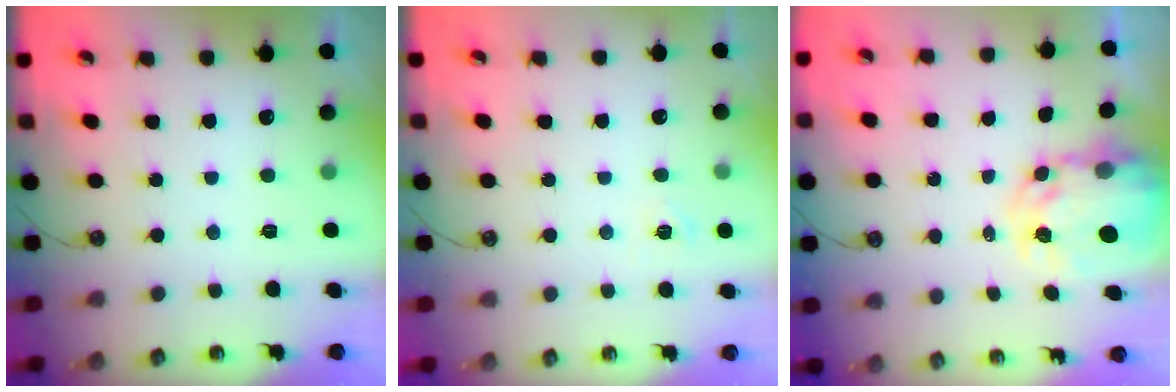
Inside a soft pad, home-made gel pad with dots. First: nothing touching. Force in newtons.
{"total": 4.1, "press": 4.1, "slide": 0.5}
{"total": 7.0, "press": 7.0, "slide": 0.6}